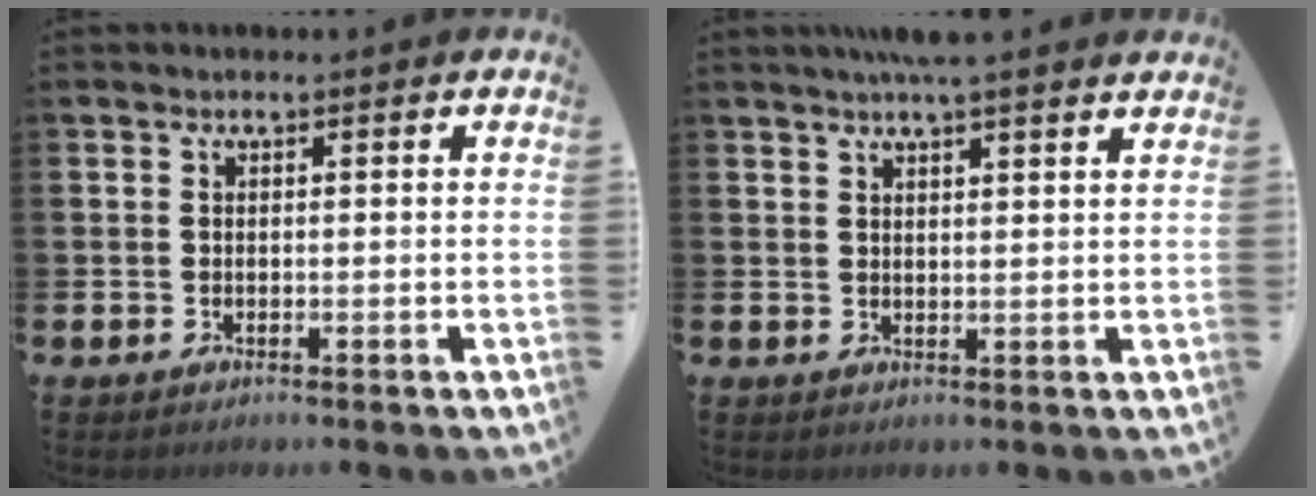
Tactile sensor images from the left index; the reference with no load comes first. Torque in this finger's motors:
{"motor_torque": [1.07, -1.07, 0.42, 0.08]}